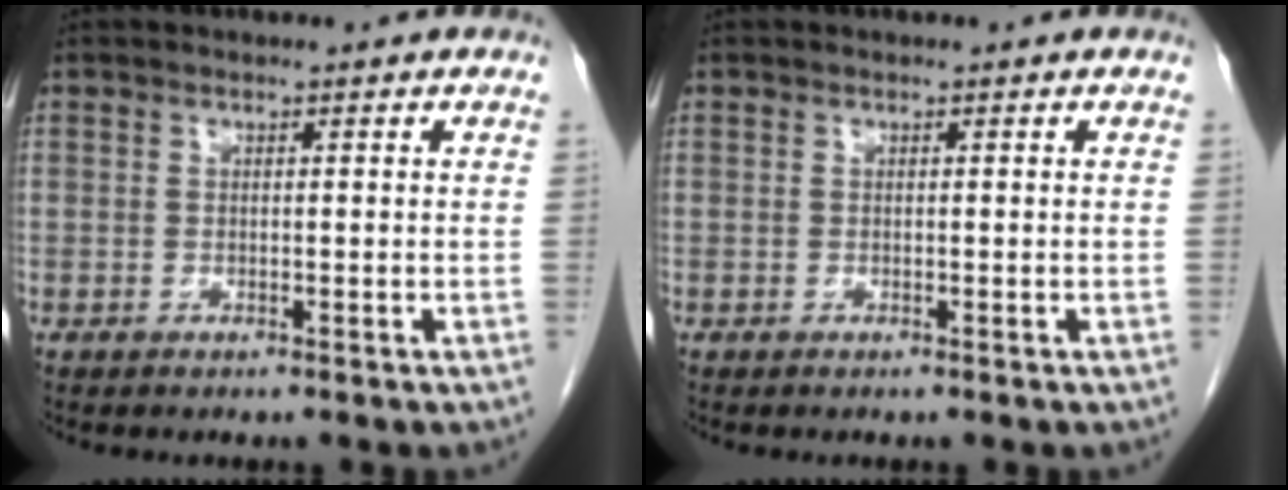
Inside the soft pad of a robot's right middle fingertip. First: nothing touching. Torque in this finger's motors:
{"motor_torque": [-0.02, 0.02, 0.00, -0.01]}